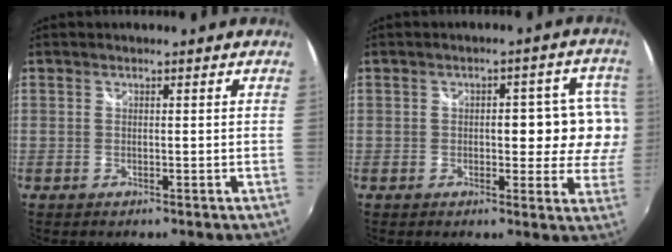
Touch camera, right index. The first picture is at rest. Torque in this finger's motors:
{"motor_torque": [1.59, -0.02, 0.48, 0.08]}